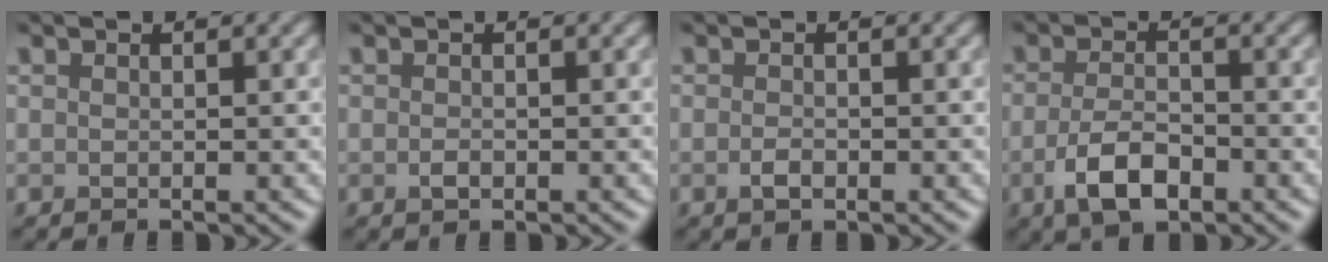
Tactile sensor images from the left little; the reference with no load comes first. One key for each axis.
{"total": 0.8, "fx": -0.4, "fy": 0.5, "fz": 0.6, "tx": -0.012, "ty": -0.001, "tz": -0.010}
{"total": 1.2, "fx": -0.6, "fy": 0.6, "fz": 0.8, "tx": -0.016, "ty": 0.001, "tz": -0.014}
{"total": 4.2, "fx": -2.1, "fy": 1.9, "fz": 3.1, "tx": -0.063, "ty": -0.002, "tz": -0.045}